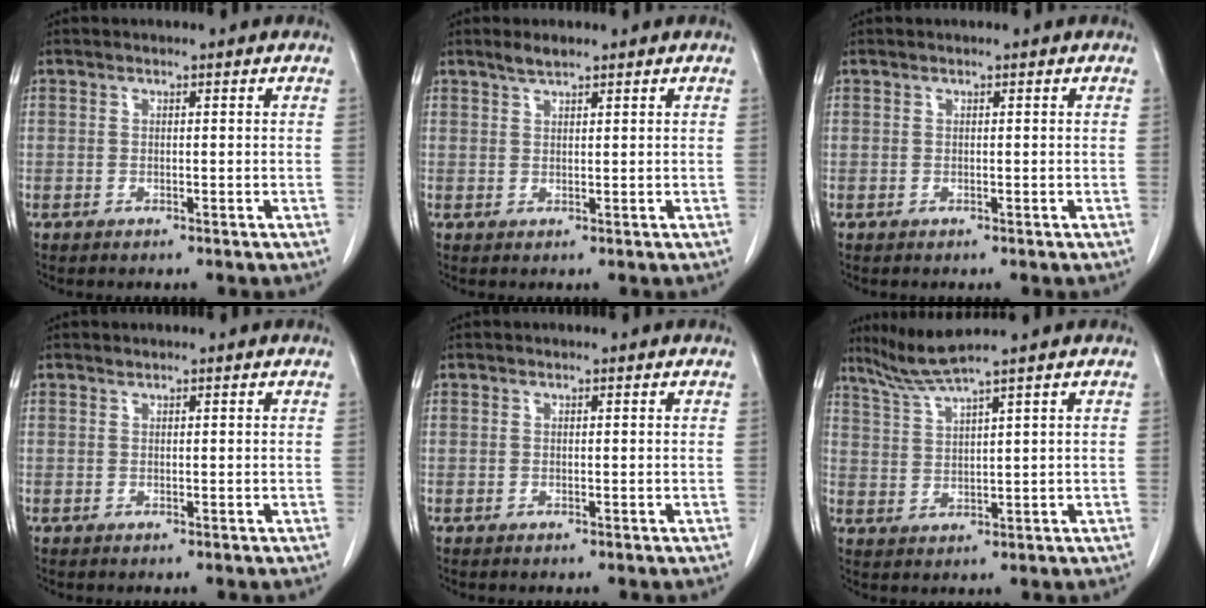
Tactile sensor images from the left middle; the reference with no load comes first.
{"total": 2.0, "force": [1.7, 0.3, 1.0], "torque": [-0.027, 0.004, 0.034]}
{"total": 0.0}
{"total": 0.0}
{"total": 0.0}
{"total": 4.9, "force": [4.2, -1.9, 1.7], "torque": [-0.045, -0.010, 0.093]}